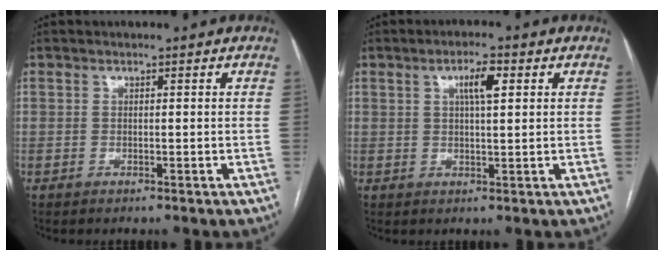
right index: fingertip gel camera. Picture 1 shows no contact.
{"total": 4.3, "force": [1.5, 0.8, 3.9], "torque": [-0.070, 0.005, 0.027]}